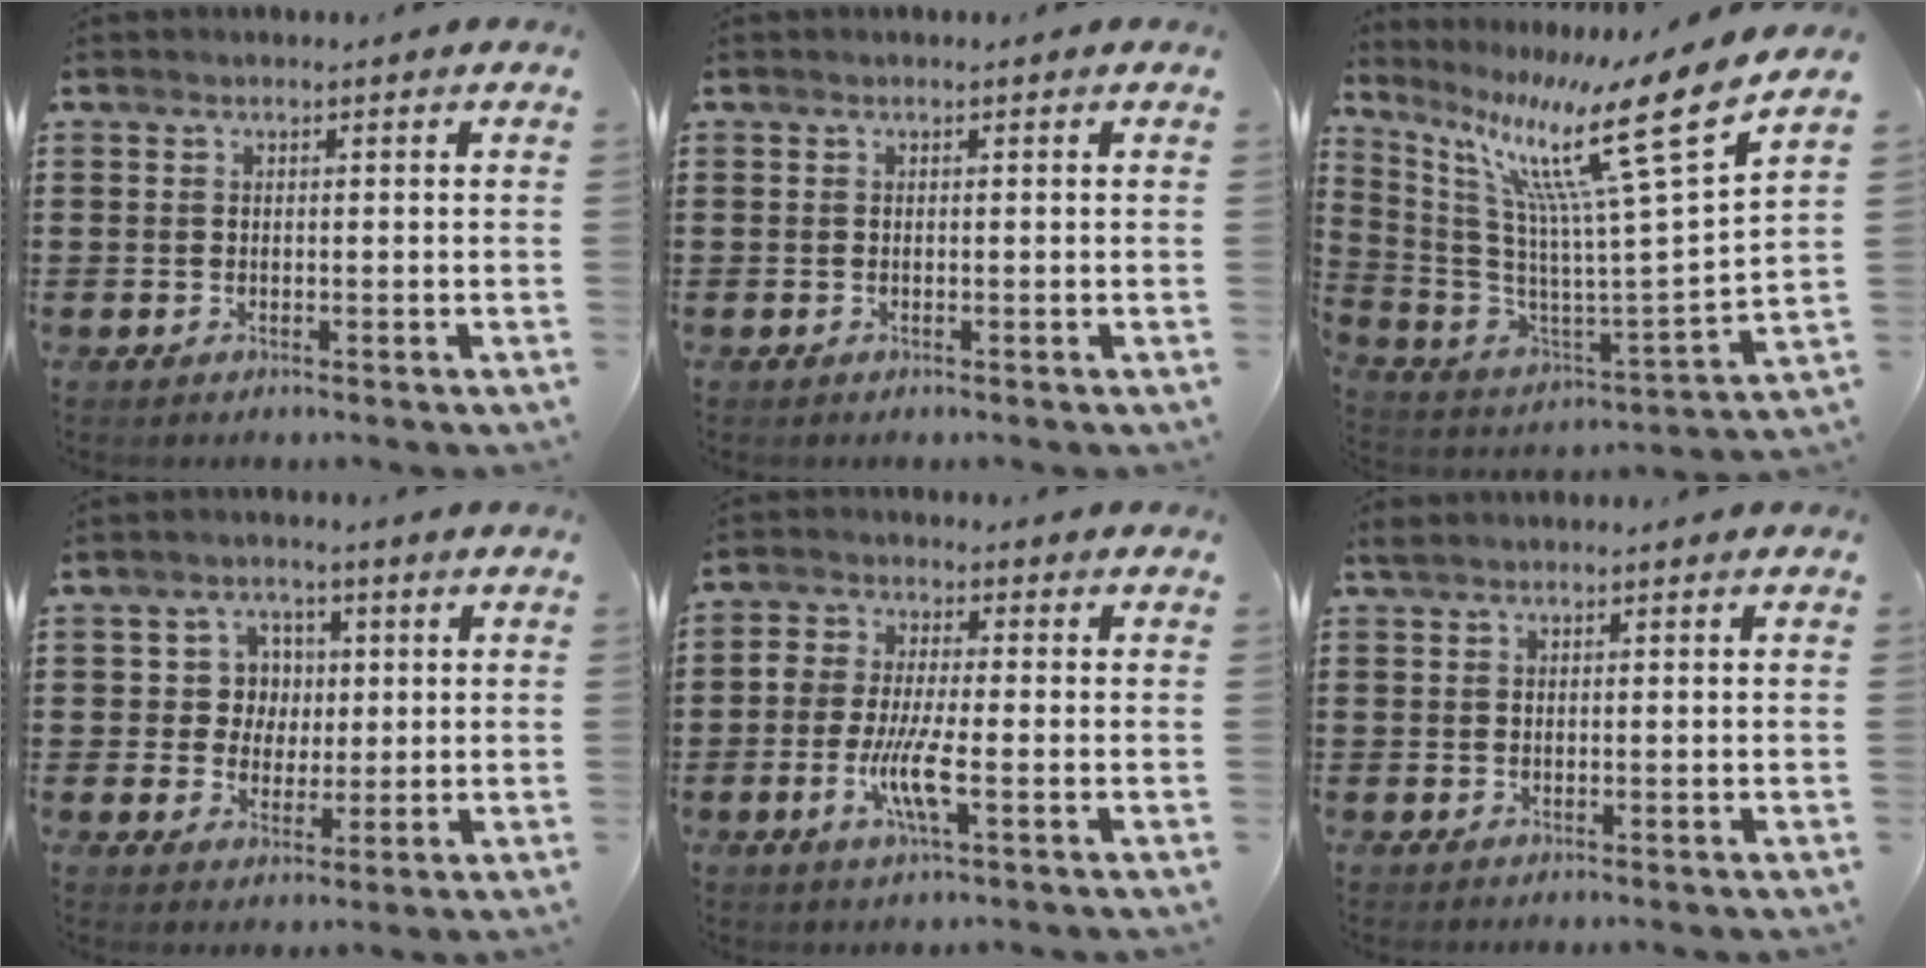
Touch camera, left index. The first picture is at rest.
{"total": 0.0}
{"total": 16.9, "force": [10.0, 1.2, 13.6], "torque": [-0.258, -0.068, 0.141]}
{"total": 4.9, "force": [1.1, 4.5, 1.6], "torque": [-0.046, 0.013, 0.015]}
{"total": 6.5, "force": [-2.0, 1.7, 5.9], "torque": [-0.125, -0.009, -0.041]}
{"total": 1.1, "force": [0.8, 0.3, 0.6], "torque": [-0.014, 0.003, 0.015]}